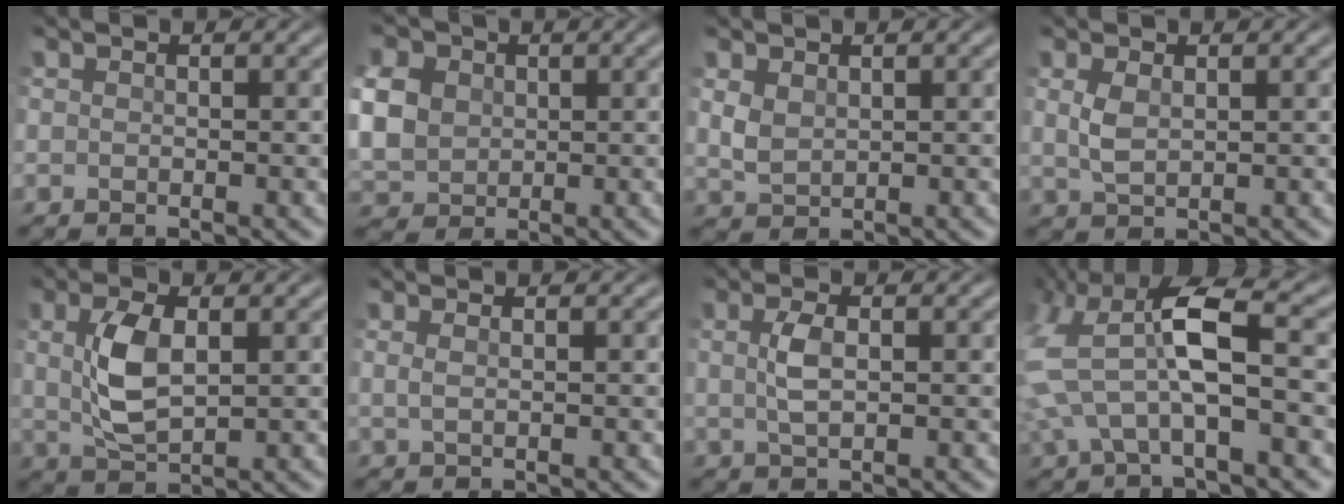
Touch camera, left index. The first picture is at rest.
{"total": 8.1, "force": [1.2, 6.8, 4.3], "torque": [-0.111, 0.020, 0.008]}
{"total": 1.9, "force": [0.4, 1.4, 1.3], "torque": [-0.032, -0.002, 0.010]}
{"total": 2.0, "force": [0.3, 1.1, 1.6], "torque": [-0.039, 0.001, 0.011]}
{"total": 4.6, "force": [0.5, 2.1, 4.1], "torque": [-0.091, 0.004, 0.015]}
{"total": 0.9, "force": [0.2, 0.2, 0.9], "torque": [-0.020, 0.000, 0.007]}
{"total": 2.3, "force": [0.2, 0.9, 2.1], "torque": [-0.048, 0.002, 0.005]}
{"total": 9.2, "force": [0.7, 4.1, 8.2], "torque": [-0.185, 0.020, 0.003]}